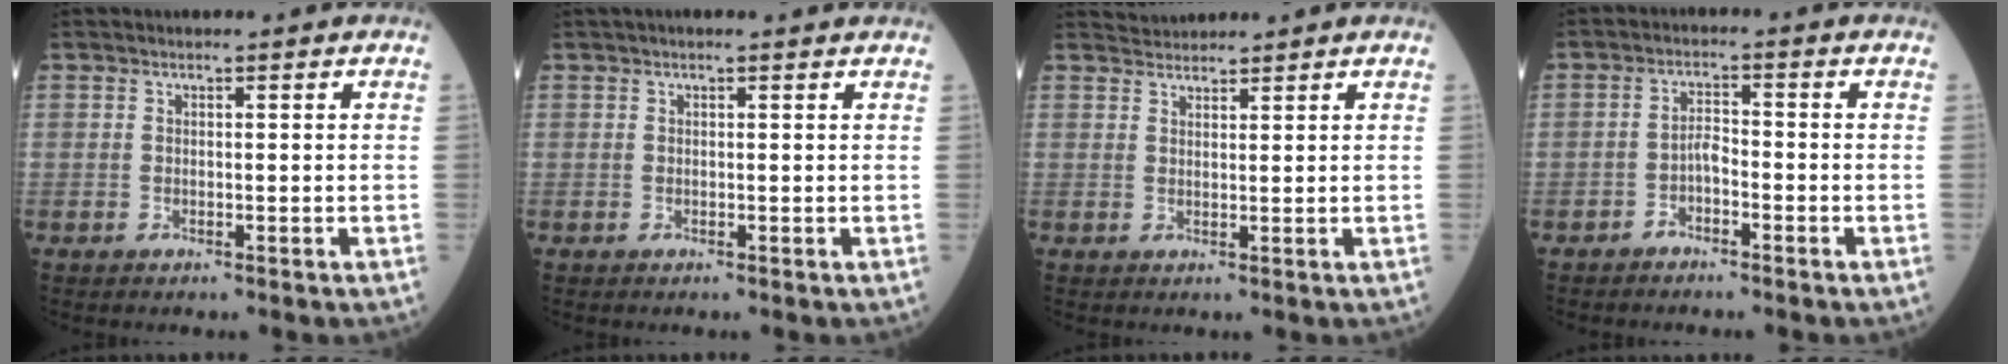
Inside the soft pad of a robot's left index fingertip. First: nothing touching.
{"total": 1.8, "force": [1.6, -0.1, 0.8], "torque": [-0.011, 0.018, 0.019]}
{"total": 2.5, "force": [2.5, 0.1, -0.3], "torque": [-0.006, 0.019, 0.053]}
{"total": 2.3, "force": [-1.5, 0.9, 1.6], "torque": [-0.027, 0.005, -0.030]}